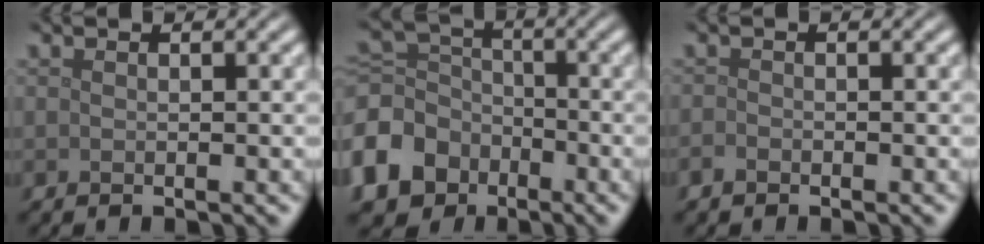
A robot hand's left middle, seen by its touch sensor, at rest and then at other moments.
{"total": 9.0, "force": [-4.4, 7.1, 3.4], "torque": [-0.105, -0.011, -0.104]}
{"total": 0.8, "force": [-0.6, 0.5, 0.3], "torque": [-0.004, -0.002, -0.013]}